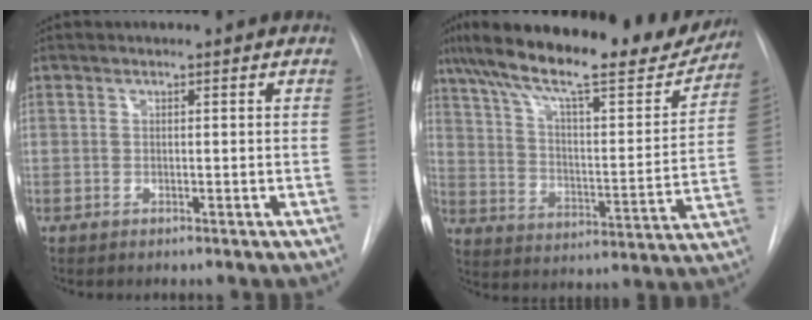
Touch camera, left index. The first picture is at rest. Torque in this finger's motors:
{"motor_torque": [1.03, -1.10, 0.81, 0.21]}